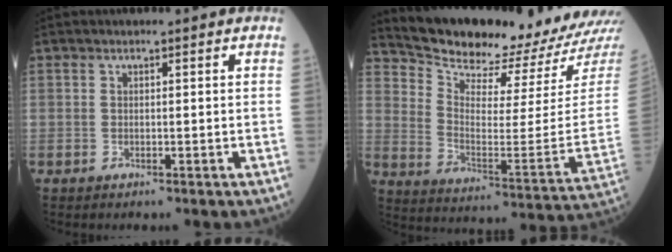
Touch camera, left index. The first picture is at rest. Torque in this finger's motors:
{"motor_torque": [0.85, -1.28, -0.04, 0.01]}